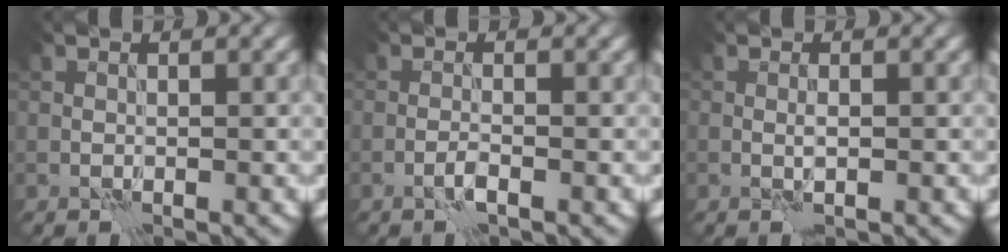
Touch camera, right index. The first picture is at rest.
{"total": 1.1, "force": [-0.6, 0.0, 0.9], "torque": [-0.018, 0.004, -0.016]}
{"total": 0.7, "force": [0.0, 0.0, 0.7], "torque": [-0.016, 0.000, -0.002]}